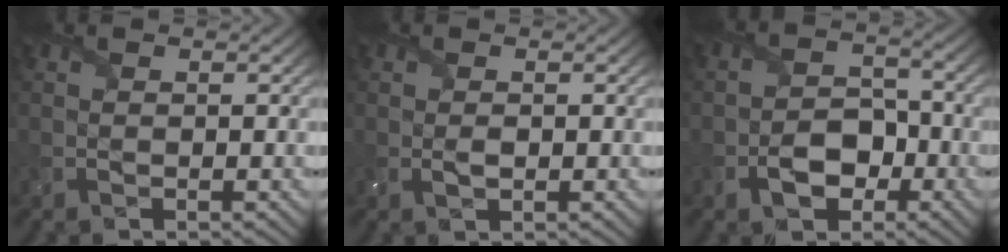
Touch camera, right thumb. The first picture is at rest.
{"total": 1.1, "force": [-0.1, 0.7, 0.8], "torque": [-0.018, -0.005, -0.001]}
{"total": 5.2, "force": [-2.4, 3.5, 3.0], "torque": [-0.042, -0.002, -0.049]}